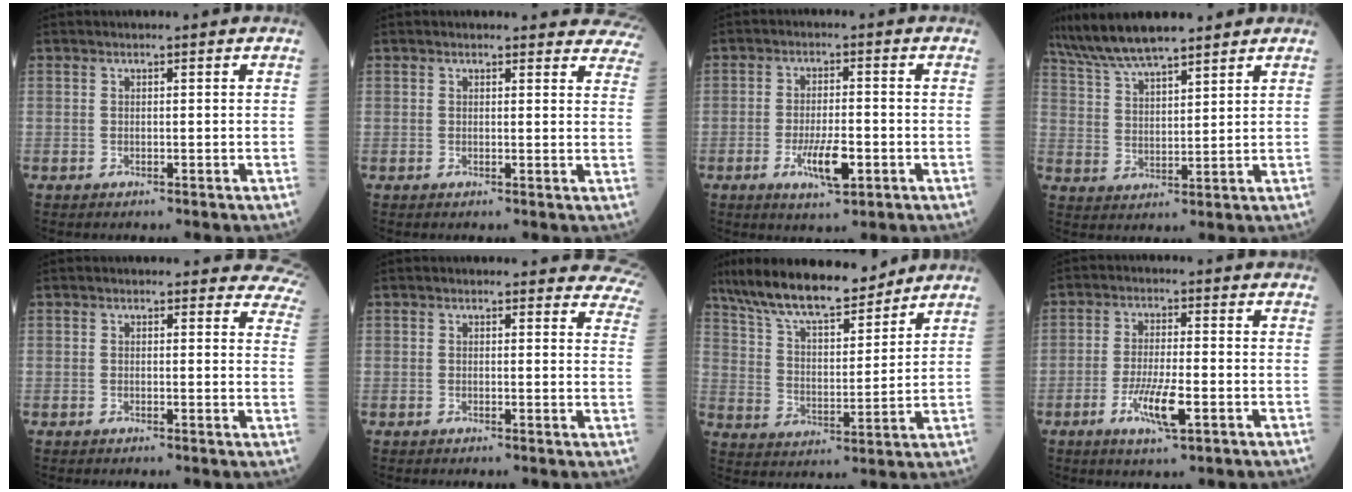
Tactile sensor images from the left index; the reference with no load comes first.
{"total": 12.1, "force": [11.6, 3.0, 1.8], "torque": [0.025, -0.035, 0.093]}
{"total": 6.2, "force": [-2.4, 1.5, 5.5], "torque": [-0.104, -0.006, -0.038]}
{"total": 10.5, "force": [9.0, 1.6, 5.1], "torque": [-0.104, 0.021, 0.170]}
{"total": 9.1, "force": [8.6, 3.0, 0.9], "torque": [0.043, -0.029, 0.049]}
{"total": 10.5, "force": [10.0, 3.0, 1.5], "torque": [0.035, -0.037, 0.065]}
{"total": 15.2, "force": [12.9, 3.3, 7.2], "torque": [-0.130, 0.009, 0.230]}
{"total": 6.5, "force": [-2.7, 0.9, 5.9], "torque": [-0.117, -0.009, -0.047]}